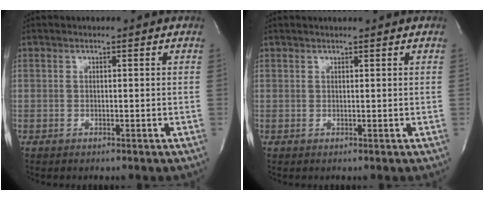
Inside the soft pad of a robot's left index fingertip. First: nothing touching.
{"total": 1.6, "force": [1.5, -0.1, 0.6], "torque": [-0.009, 0.010, 0.024]}